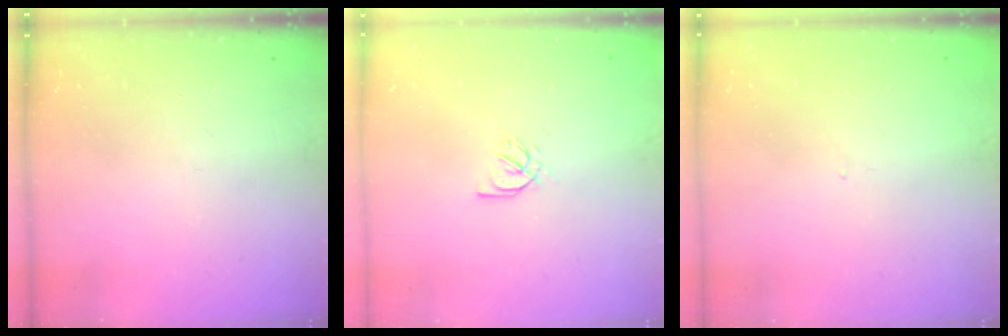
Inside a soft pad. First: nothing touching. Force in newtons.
{"total": 2.6, "press": 2.6, "slide": 0.4}
{"total": 0.0}